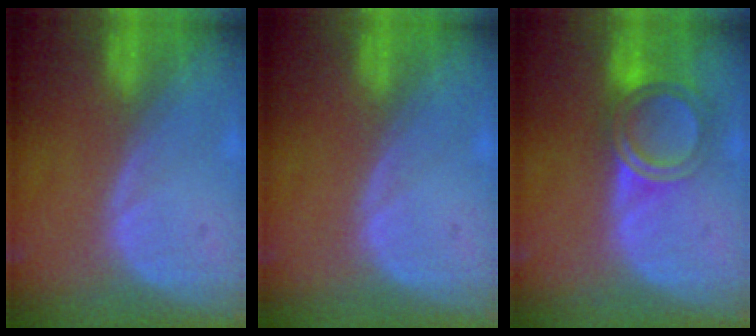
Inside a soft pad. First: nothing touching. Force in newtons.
{"total": 0.0}
{"total": 6.1, "press": 5.3, "slide": 3.0}